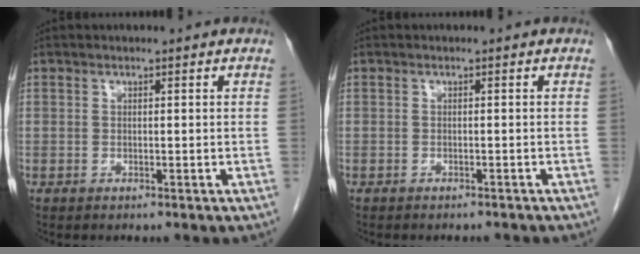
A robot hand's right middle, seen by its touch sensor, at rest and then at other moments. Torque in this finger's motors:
{"motor_torque": [0.03, -0.02, 0.01, 0.01]}